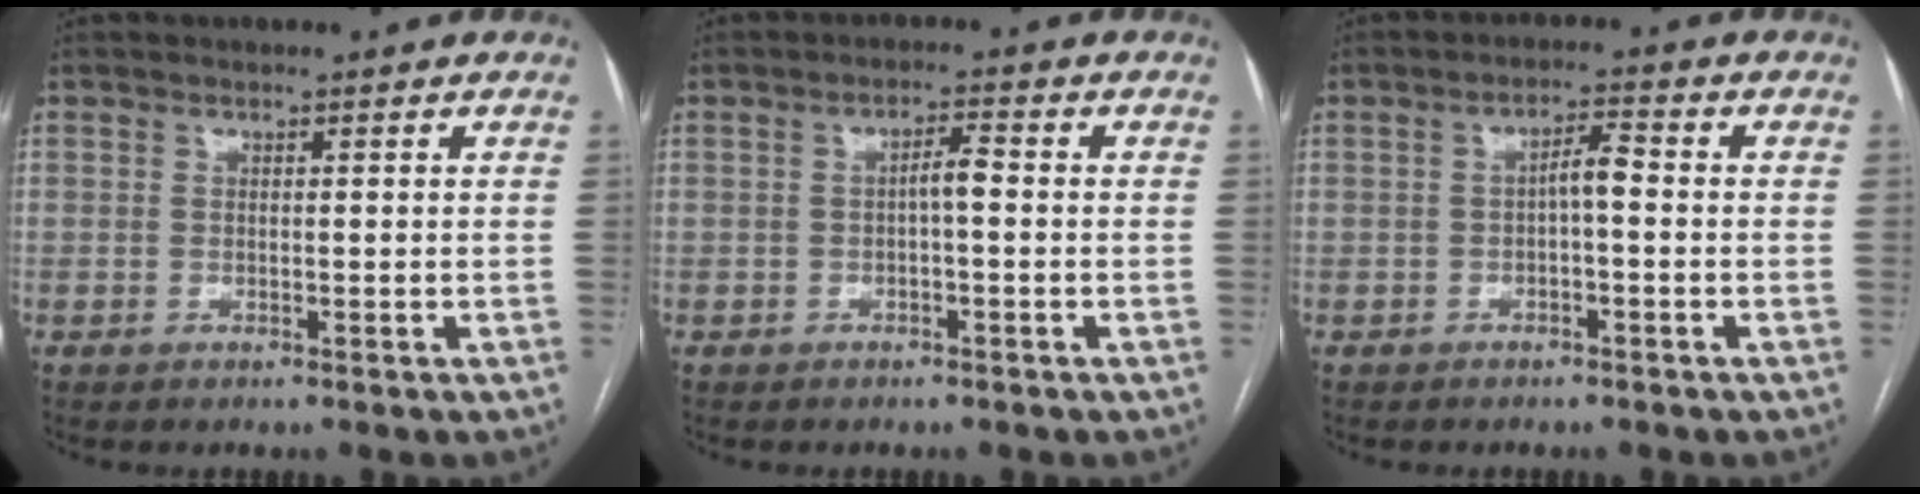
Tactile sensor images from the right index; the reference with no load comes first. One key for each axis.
{"total": 2.6, "fx": -0.3, "fy": 0.5, "fz": 2.5, "tx": -0.040, "ty": 0.006, "tz": -0.006}
{"total": 3.2, "fx": -0.4, "fy": 0.7, "fz": 3.1, "tx": -0.050, "ty": 0.012, "tz": -0.006}